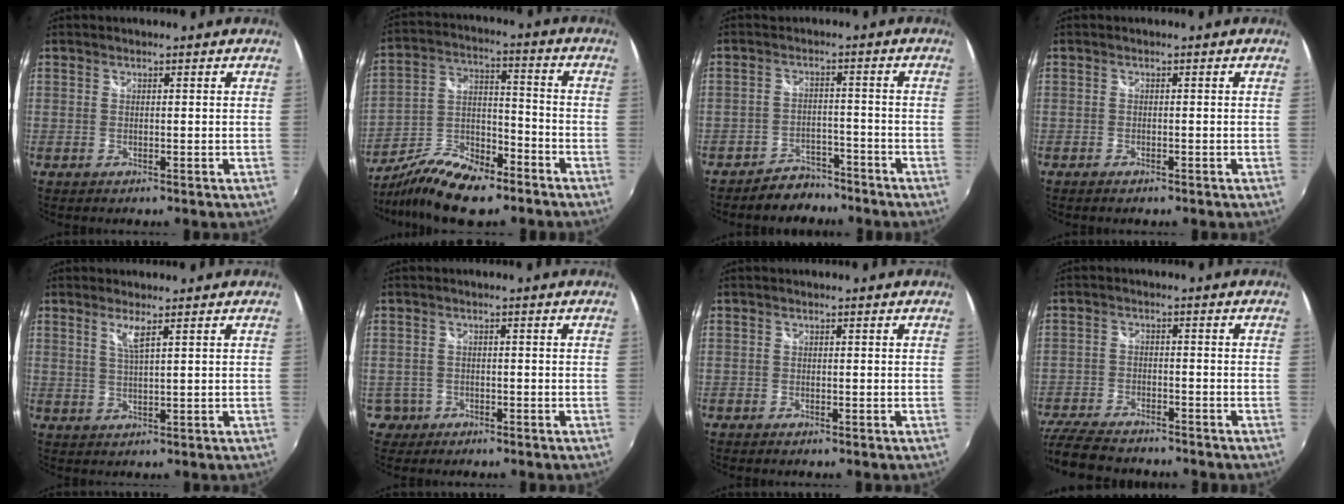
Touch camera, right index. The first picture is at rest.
{"total": 15.8, "force": [-11.1, 6.0, 9.4], "torque": [-0.197, -0.012, -0.202]}
{"total": 6.3, "force": [-5.4, 3.2, 0.7], "torque": [-0.030, 0.012, -0.080]}
{"total": 1.1, "force": [-0.9, 0.5, 0.4], "torque": [-0.011, -0.004, -0.018]}
{"total": 2.8, "force": [1.6, -0.2, 2.3], "torque": [-0.047, -0.005, 0.030]}
{"total": 3.0, "force": [-1.2, 2.8, 0.1], "torque": [-0.010, 0.005, -0.019]}
{"total": 0.9, "force": [-0.6, 0.6, -0.1], "torque": [-0.003, 0.000, -0.013]}
{"total": 13.6, "force": [-11.4, 4.7, 5.7], "torque": [-0.155, -0.024, -0.197]}